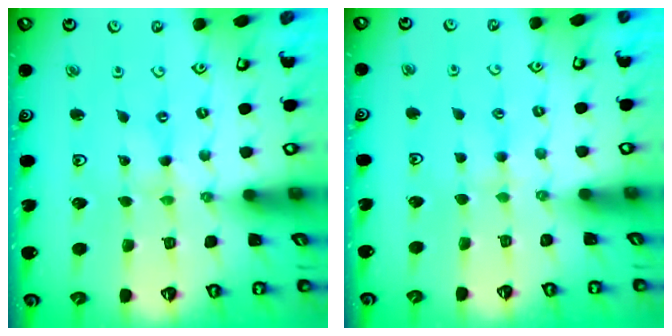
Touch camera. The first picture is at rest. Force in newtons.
{"total": 2.1, "press": 2.0, "slide": 0.4}